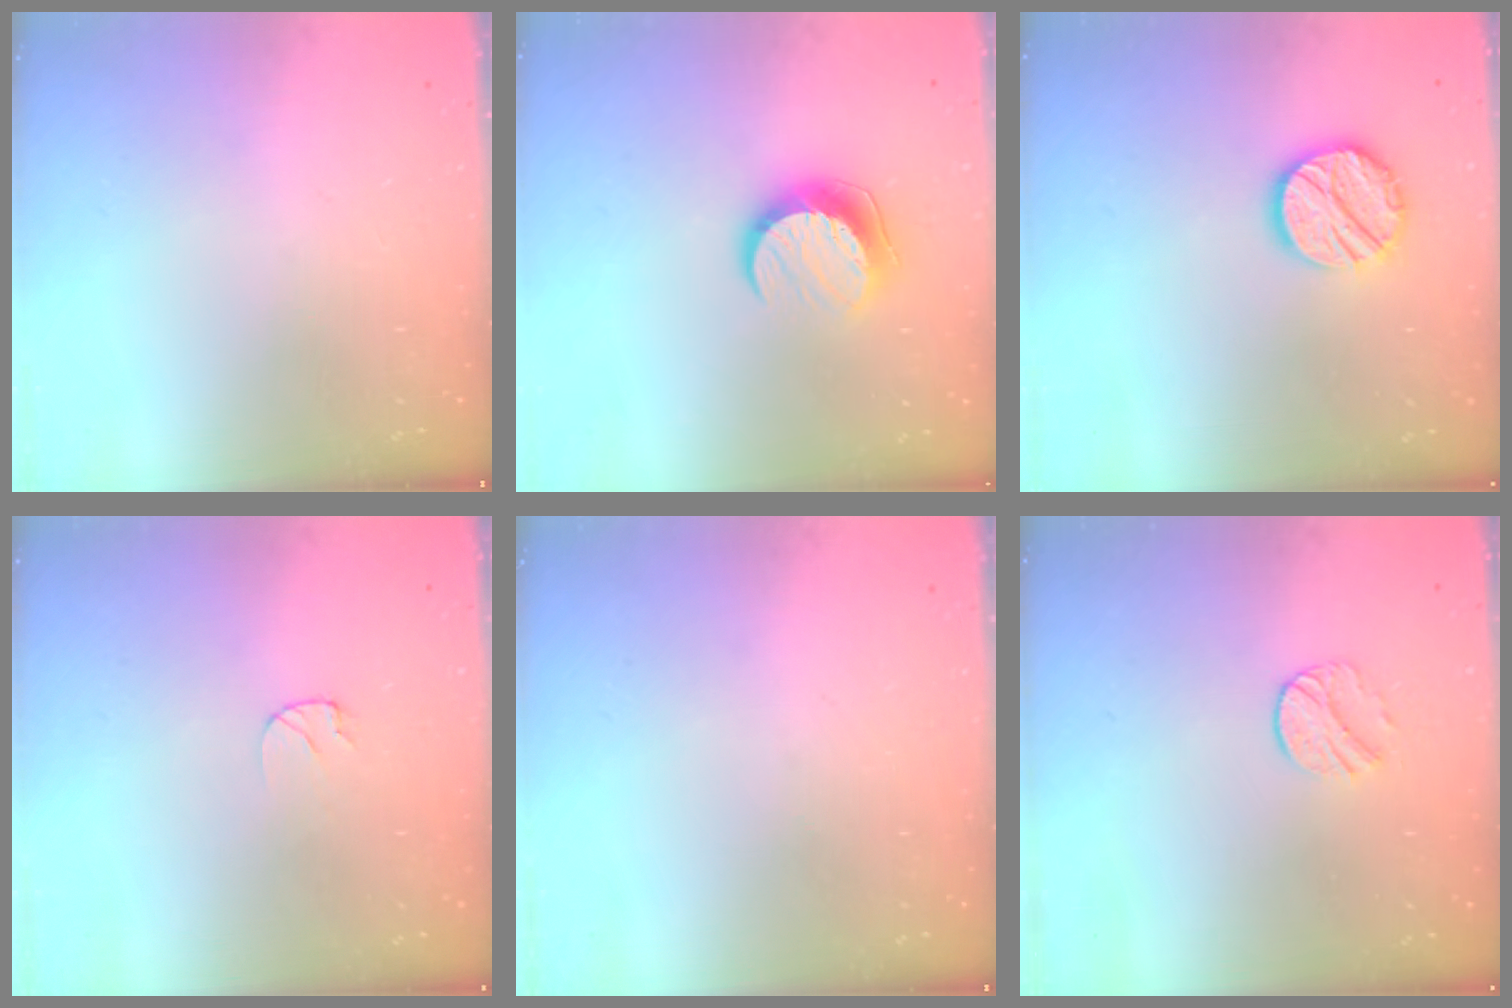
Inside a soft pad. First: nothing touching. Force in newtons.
{"total": 9.9, "press": 9.9, "slide": 0.1}
{"total": 12.1, "press": 12.1, "slide": 0.6}
{"total": 4.8, "press": 4.8, "slide": 0.3}
{"total": 0.0}
{"total": 6.0, "press": 6.0, "slide": 0.7}